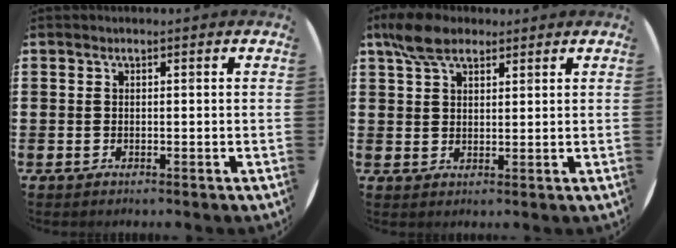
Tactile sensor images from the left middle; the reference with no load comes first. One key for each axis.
{"total": 5.5, "fx": 4.1, "fy": 2.5, "fz": 2.6, "tx": -0.062, "ty": 0.006, "tz": 0.077}